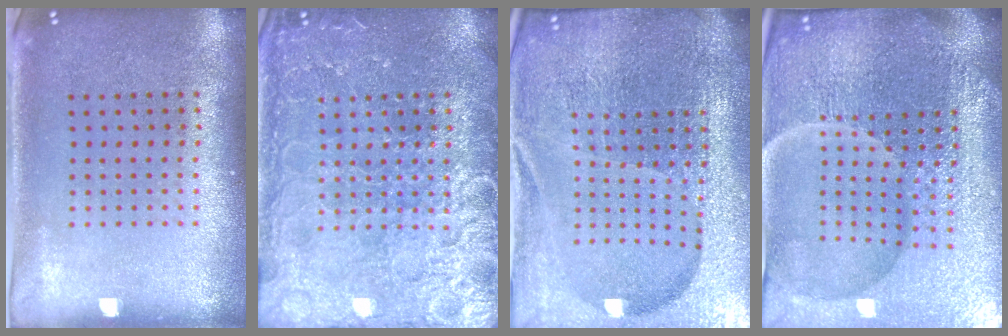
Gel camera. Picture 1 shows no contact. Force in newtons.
{"total": 6.6, "press": 6.6, "slide": 0.9}
{"total": 7.0, "press": 6.0, "slide": 3.5}
{"total": 7.3, "press": 6.4, "slide": 3.5}